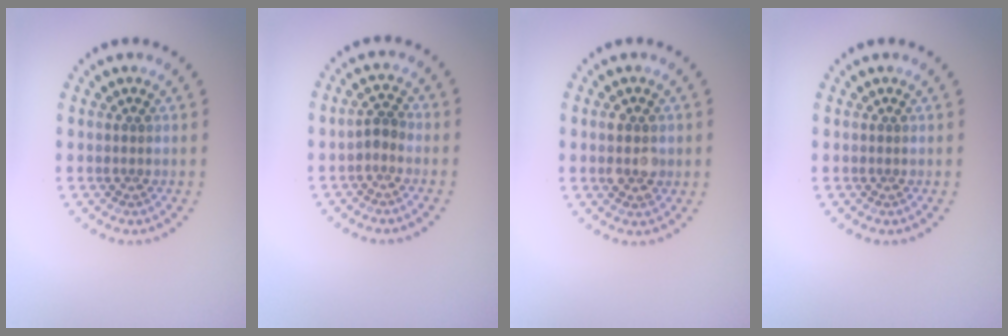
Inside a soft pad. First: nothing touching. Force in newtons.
{"total": 1.3, "press": 1.0, "slide": 0.8}
{"total": 2.2, "press": 2.2, "slide": 0.2}
{"total": 0.0}